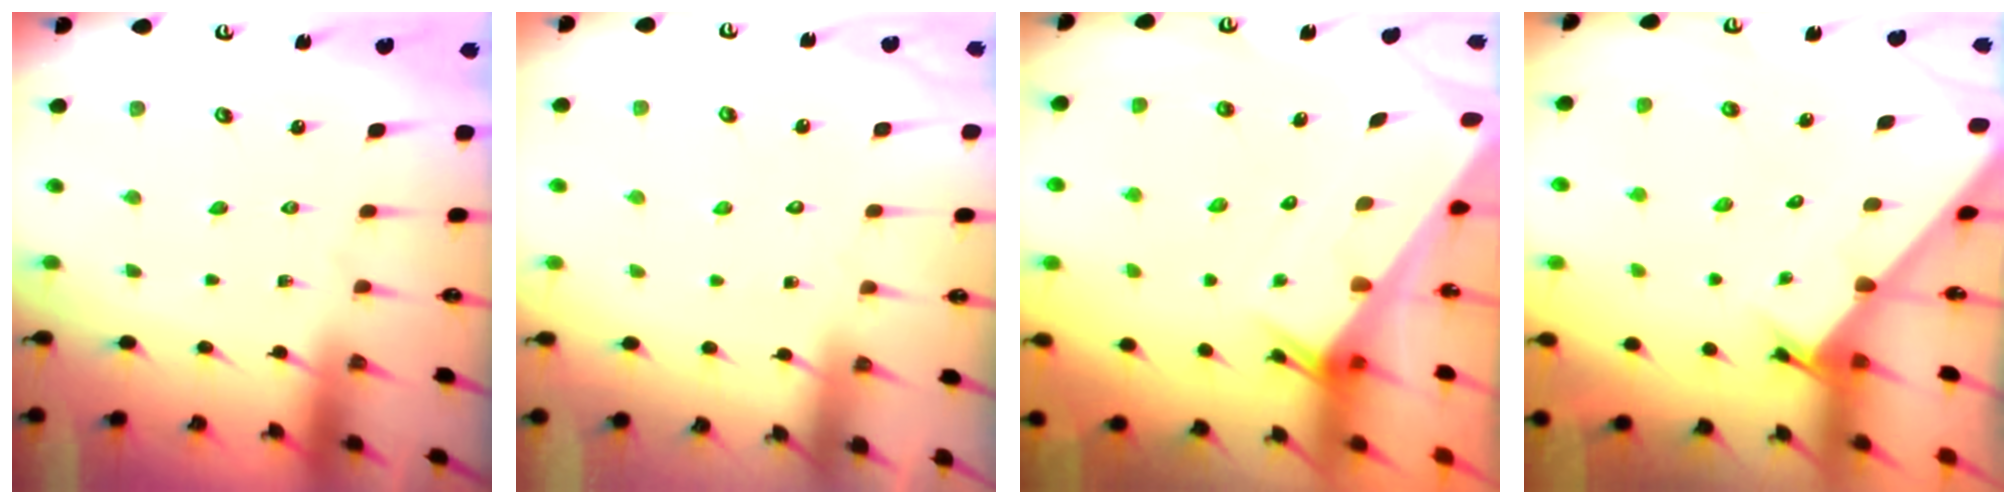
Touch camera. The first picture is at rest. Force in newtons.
{"total": 2.8, "press": 2.8, "slide": 0.2}
{"total": 2.5, "press": 2.5, "slide": 0.1}
{"total": 2.6, "press": 2.6, "slide": 0.3}